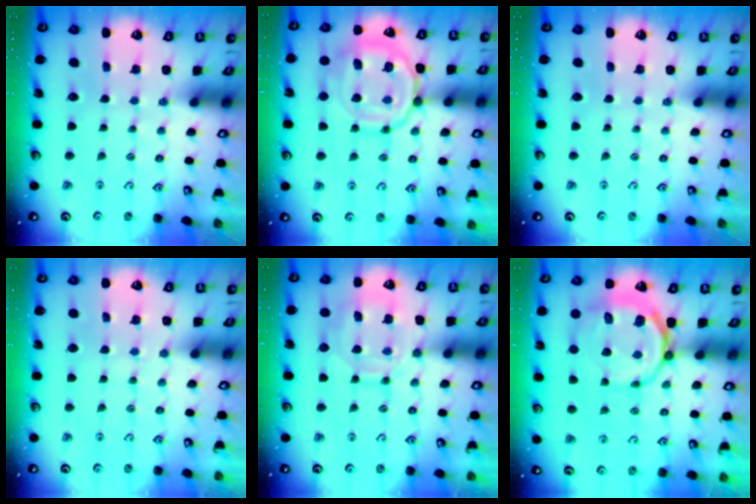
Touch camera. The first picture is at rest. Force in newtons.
{"total": 16.2, "press": 16.1, "slide": 1.6}
{"total": 0.0}
{"total": 2.9, "press": 2.9, "slide": 0.5}
{"total": 12.7, "press": 12.6, "slide": 1.2}
{"total": 10.7, "press": 10.3, "slide": 2.9}